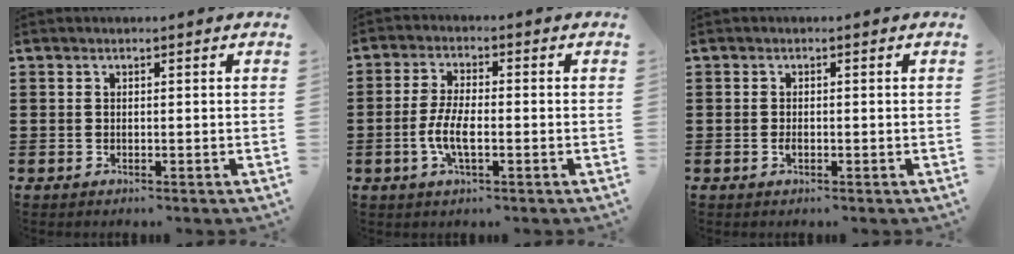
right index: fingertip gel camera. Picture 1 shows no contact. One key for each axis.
{"total": 5.7, "fx": -1.5, "fy": 1.8, "fz": 5.2, "tx": -0.123, "ty": -0.009, "tz": -0.037}
{"total": 1.0, "fx": -0.4, "fy": 0.4, "fz": 0.9, "tx": -0.017, "ty": -0.005, "tz": -0.006}